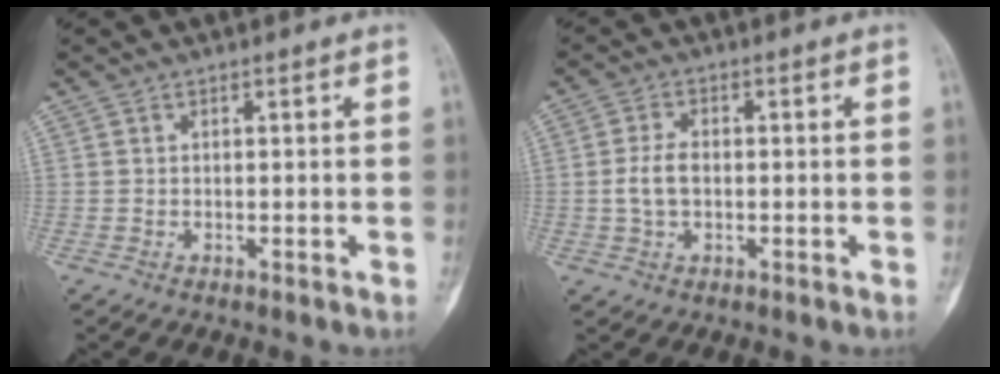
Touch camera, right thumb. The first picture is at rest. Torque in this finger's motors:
{"motor_torque": [0.68, 0.85, 0.31, -0.31, 0.04]}